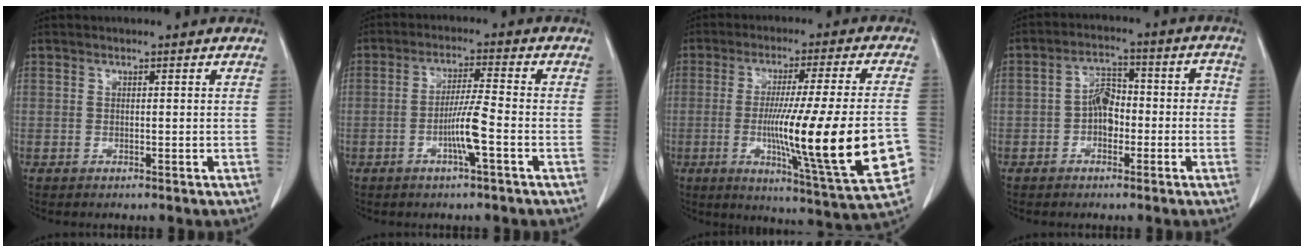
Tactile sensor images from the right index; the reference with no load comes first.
{"total": 5.8, "force": [-2.0, -0.4, 5.4], "torque": [-0.108, -0.002, -0.039]}
{"total": 22.3, "force": [-4.5, 0.1, 21.8], "torque": [-0.279, -0.017, -0.064]}
{"total": 6.0, "force": [-1.5, 3.7, 4.4], "torque": [-0.069, 0.036, -0.027]}